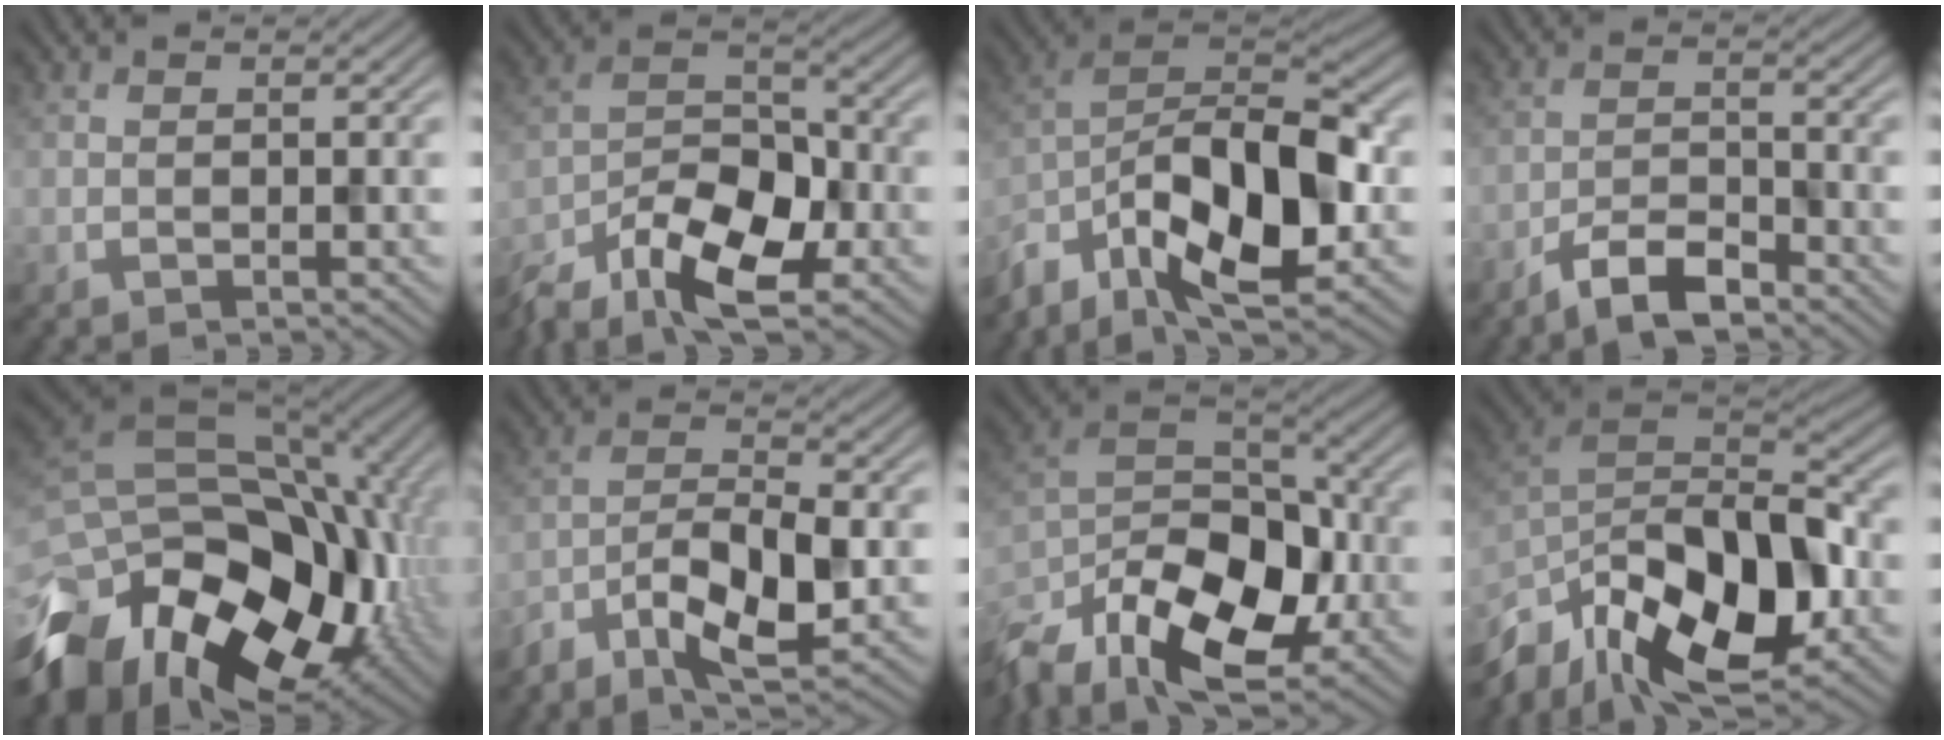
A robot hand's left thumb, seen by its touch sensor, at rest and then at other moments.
{"total": 12.6, "force": [-8.1, 6.0, 7.5], "torque": [-0.142, -0.005, -0.166]}
{"total": 15.3, "force": [-7.9, 7.0, 11.0], "torque": [-0.210, -0.012, -0.159]}
{"total": 5.6, "force": [-4.2, 1.6, 3.3], "torque": [-0.059, 0.003, -0.085]}
{"total": 18.6, "force": [-7.4, 11.9, 12.2], "torque": [-0.259, -0.036, -0.112]}
{"total": 8.6, "force": [-4.4, 3.2, 6.6], "torque": [-0.124, -0.004, -0.086]}
{"total": 15.5, "force": [-8.5, 8.7, 9.6], "torque": [-0.214, -0.028, -0.156]}
{"total": 16.9, "force": [-8.8, 8.0, 12.0], "torque": [-0.260, -0.017, -0.162]}